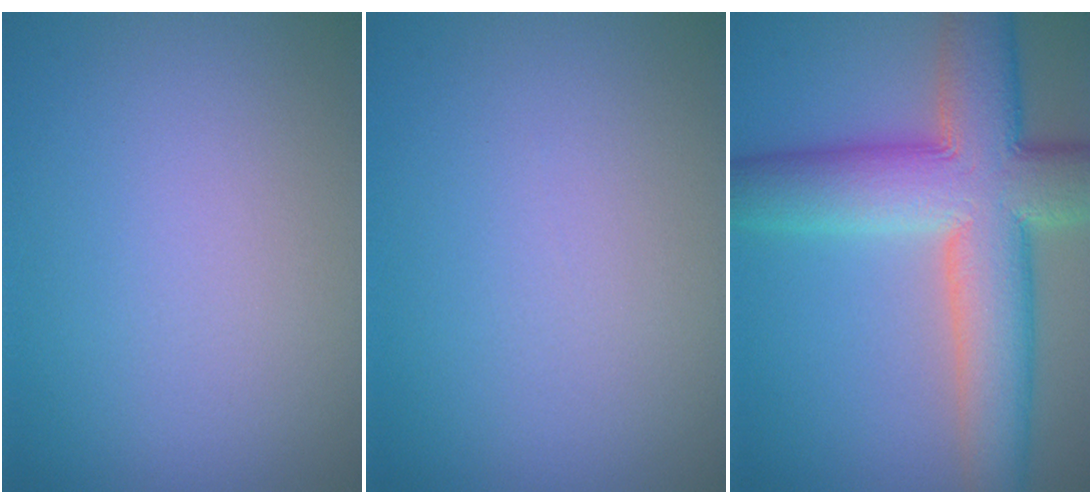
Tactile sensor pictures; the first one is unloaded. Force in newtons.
{"total": 0.0}
{"total": 11.5, "press": 11.5, "slide": 0.4}